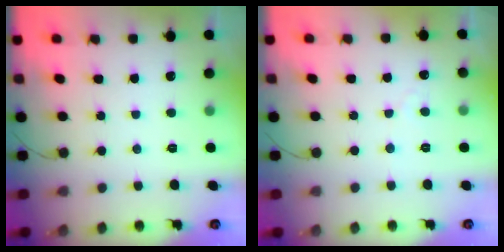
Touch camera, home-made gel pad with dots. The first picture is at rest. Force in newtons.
{"total": 1.9, "press": 1.9, "slide": 0.1}